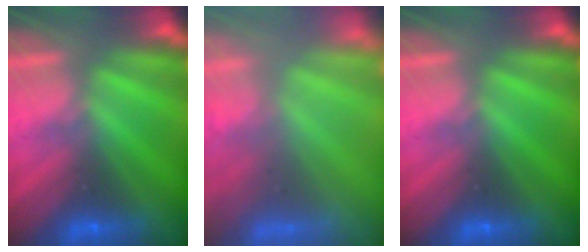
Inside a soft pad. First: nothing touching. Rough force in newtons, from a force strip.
{"total": 6.9}
{"total": 0.0}